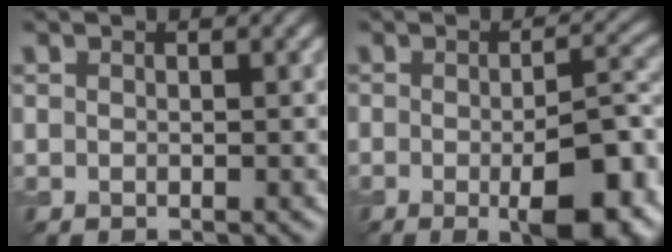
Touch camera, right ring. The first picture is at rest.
{"total": 8.6, "force": [-2.7, 2.3, 7.8], "torque": [-0.111, -0.003, -0.026]}